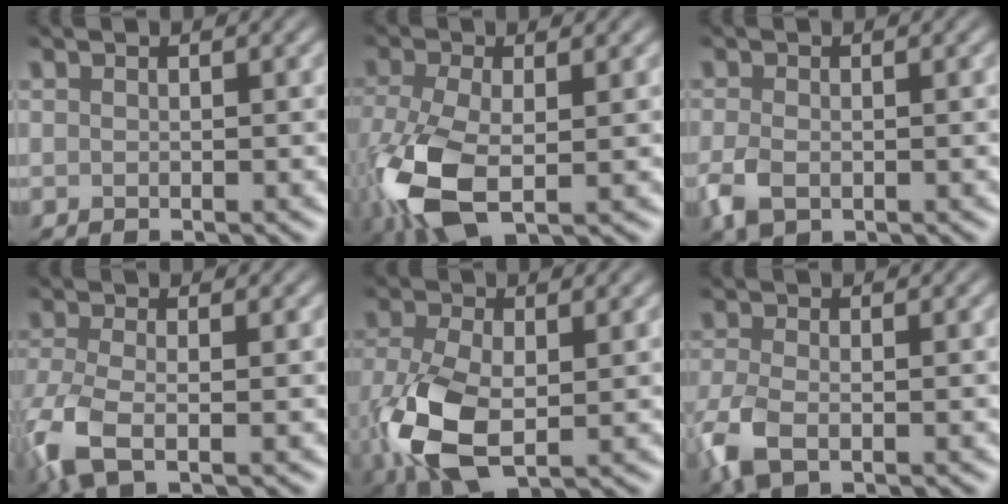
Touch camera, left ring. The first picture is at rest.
{"total": 8.0, "force": [-2.2, 4.1, 6.5], "torque": [-0.161, -0.022, -0.046]}
{"total": 2.6, "force": [-0.8, 1.6, 1.9], "torque": [-0.049, -0.009, -0.018]}
{"total": 4.6, "force": [-1.8, 1.7, 3.8], "torque": [-0.096, -0.010, -0.046]}
{"total": 7.6, "force": [-1.6, 4.4, 6.0], "torque": [-0.145, -0.020, -0.029]}
{"total": 3.7, "force": [-1.5, 1.8, 2.9], "torque": [-0.078, -0.007, -0.036]}